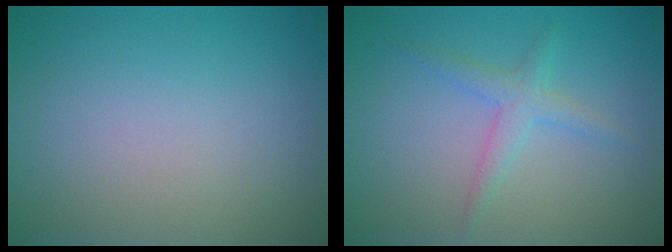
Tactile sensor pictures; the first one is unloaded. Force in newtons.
{"total": 2.0, "press": 2.0, "slide": 0.1}